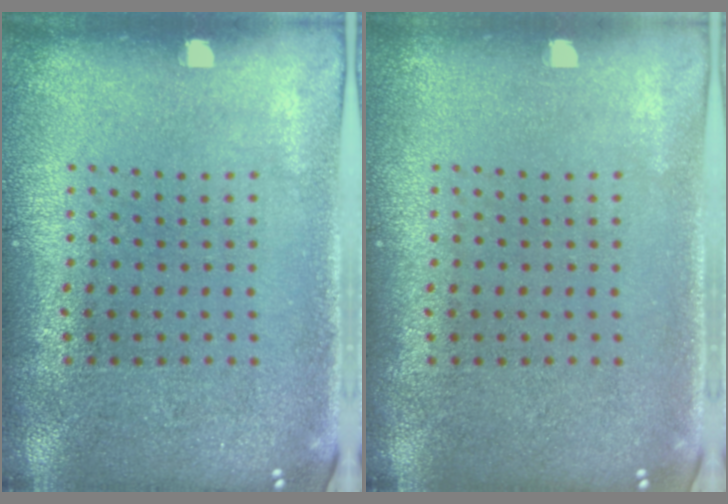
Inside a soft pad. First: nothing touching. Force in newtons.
{"total": 0.0}